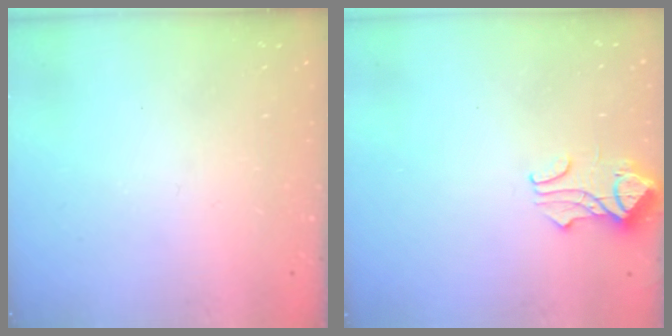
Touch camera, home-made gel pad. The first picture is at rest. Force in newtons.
{"total": 0.6, "press": 0.6, "slide": 0.2}